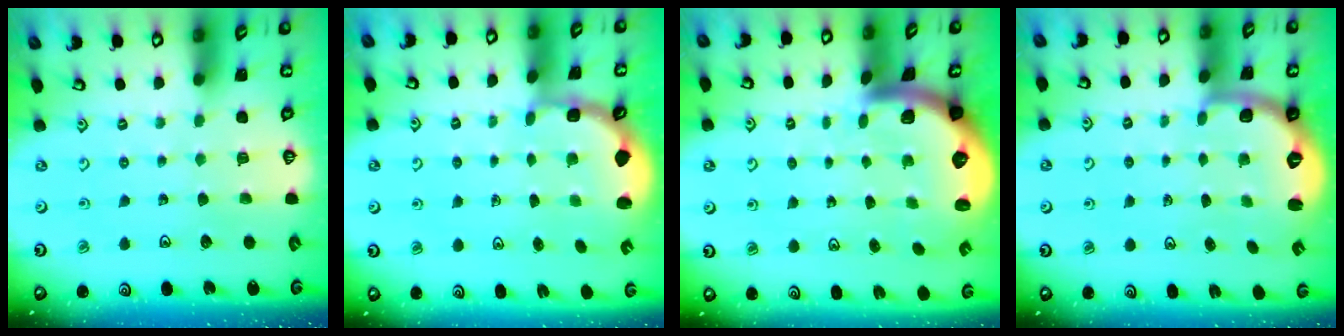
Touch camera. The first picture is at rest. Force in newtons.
{"total": 2.7, "press": 2.1, "slide": 1.7}
{"total": 2.7, "press": 2.5, "slide": 0.9}
{"total": 2.8, "press": 1.7, "slide": 2.1}